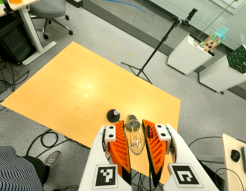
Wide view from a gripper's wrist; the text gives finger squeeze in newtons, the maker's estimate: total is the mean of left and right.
{"total": 23.8, "left": 26.1, "right": 21.6}